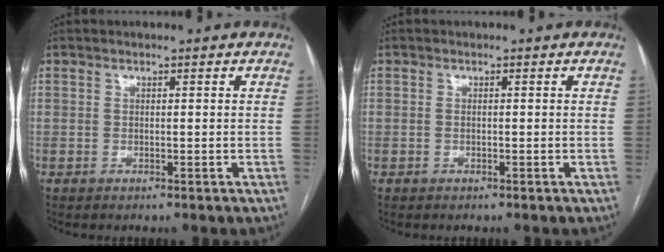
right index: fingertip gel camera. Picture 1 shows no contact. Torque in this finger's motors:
{"motor_torque": [-0.19, 0.03, -0.04, 0.00]}